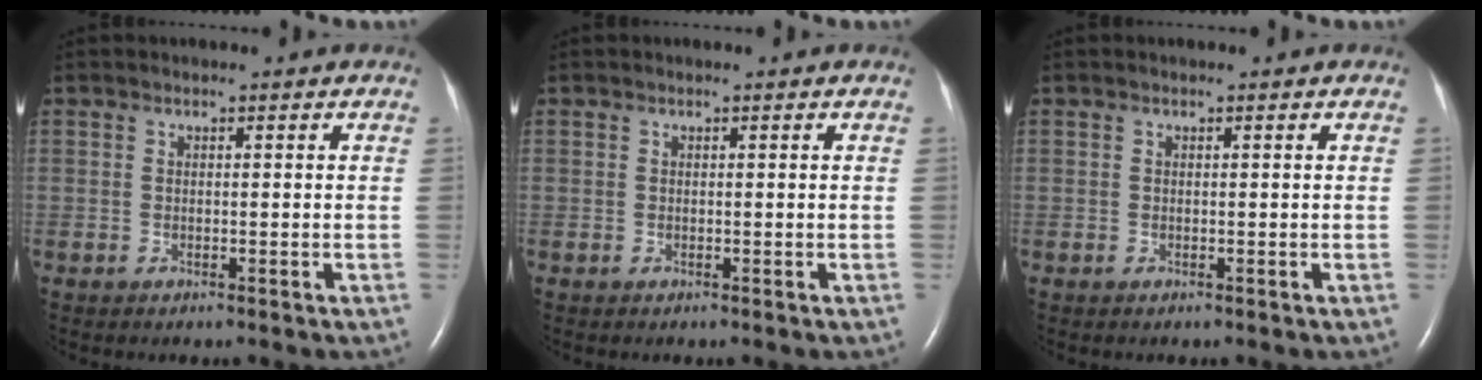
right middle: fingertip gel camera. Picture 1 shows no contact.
{"total": 0.0}
{"total": 0.0}